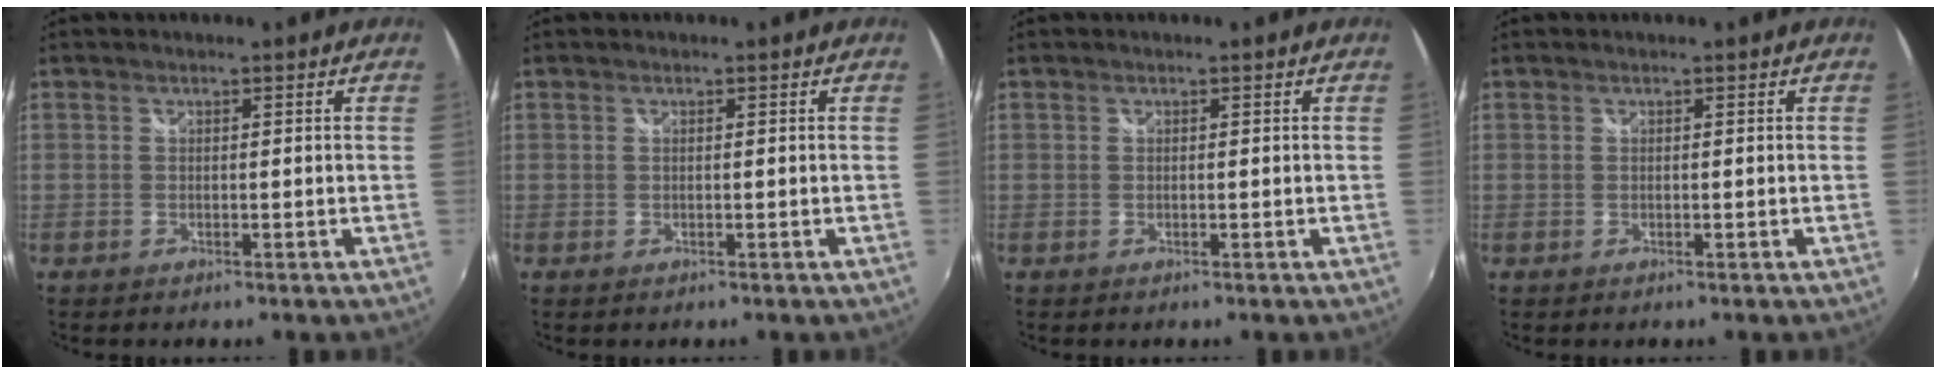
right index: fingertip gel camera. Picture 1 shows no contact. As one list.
[{"total": 0.0}, {"total": 0.0}, {"total": 0.0}]